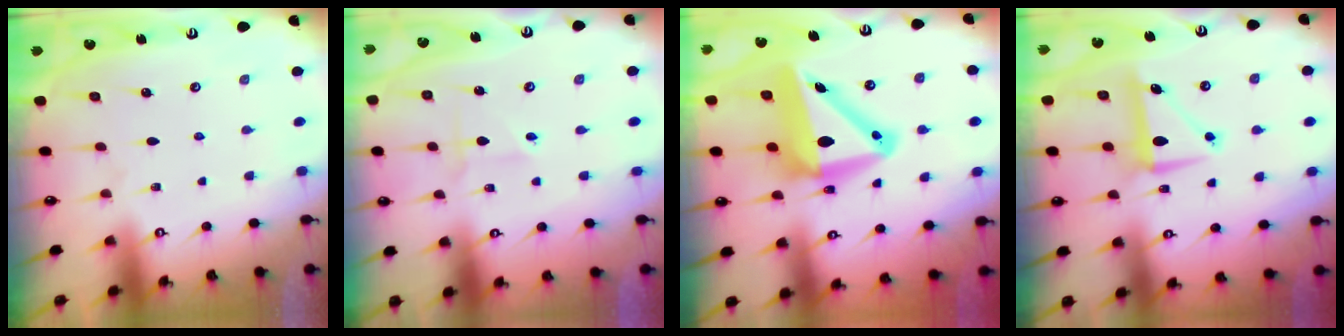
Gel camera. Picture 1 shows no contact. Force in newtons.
{"total": 1.7, "press": 1.7, "slide": 0.2}
{"total": 13.6, "press": 13.3, "slide": 2.6}
{"total": 7.9, "press": 7.9, "slide": 0.9}